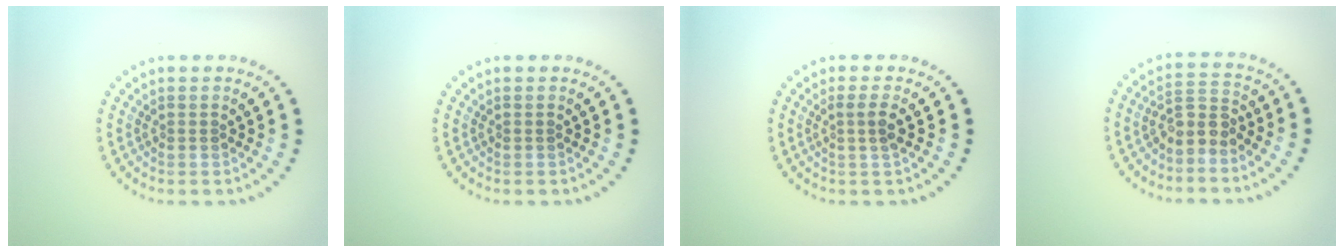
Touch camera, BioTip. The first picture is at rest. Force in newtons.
{"total": 0.0}
{"total": 1.6, "press": 1.2, "slide": 1.0}
{"total": 2.5, "press": 2.0, "slide": 1.5}